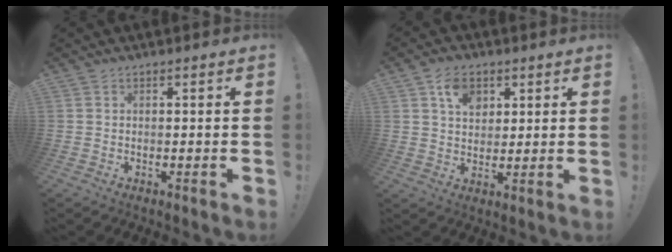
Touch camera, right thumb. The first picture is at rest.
{"total": 8.4, "force": [3.9, 6.1, 4.3], "torque": [-0.061, -0.008, 0.072]}